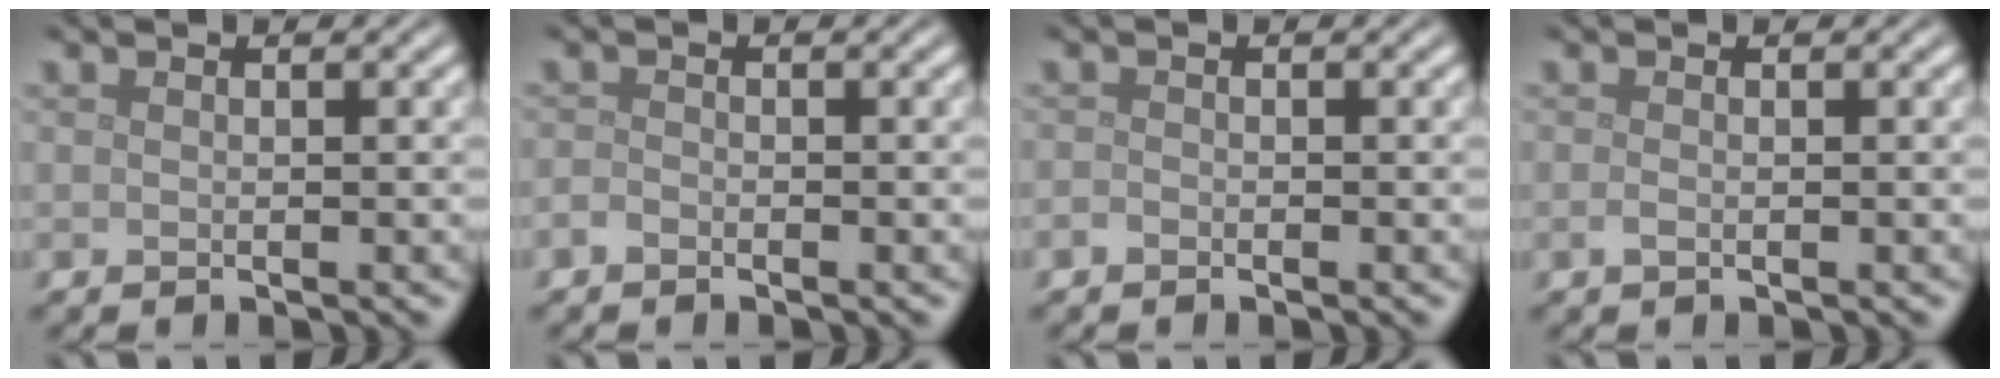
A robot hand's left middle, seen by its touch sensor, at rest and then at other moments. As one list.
[{"total": 0.8, "force": [-0.6, 0.4, 0.3], "torque": [-0.006, 0.000, -0.015]}, {"total": 0.6, "force": [-0.4, 0.3, 0.2], "torque": [-0.003, -0.002, -0.009]}, {"total": 0.6, "force": [-0.2, 0.2, 0.5], "torque": [-0.012, -0.002, -0.005]}]